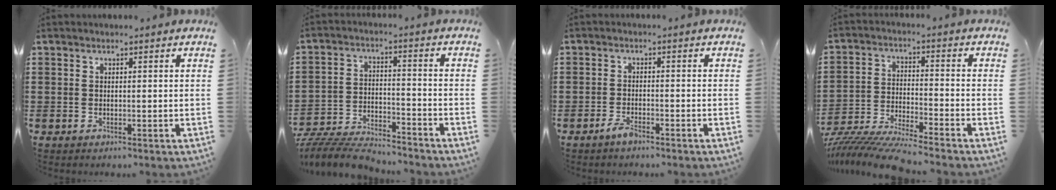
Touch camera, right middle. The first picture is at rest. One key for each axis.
{"total": 7.7, "fx": -7.5, "fy": 0.9, "fz": 1.6, "tx": -0.034, "ty": 0.010, "tz": -0.146}
{"total": 2.1, "fx": -1.7, "fy": 0.6, "fz": 1.1, "tx": -0.027, "ty": -0.001, "tz": -0.034}
{"total": 7.8, "fx": -7.6, "fy": -0.4, "fz": 1.7, "tx": -0.043, "ty": -0.009, "tz": -0.153}